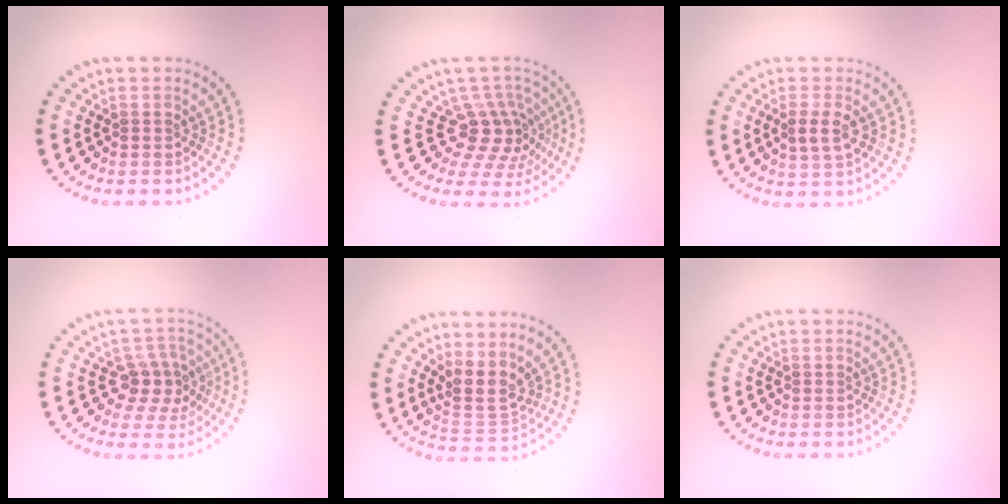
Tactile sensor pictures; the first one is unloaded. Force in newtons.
{"total": 4.1, "press": 2.9, "slide": 2.9}
{"total": 2.2, "press": 2.2, "slide": 0.5}
{"total": 3.3, "press": 2.9, "slide": 1.5}
{"total": 3.2, "press": 2.4, "slide": 2.1}
{"total": 0.0}